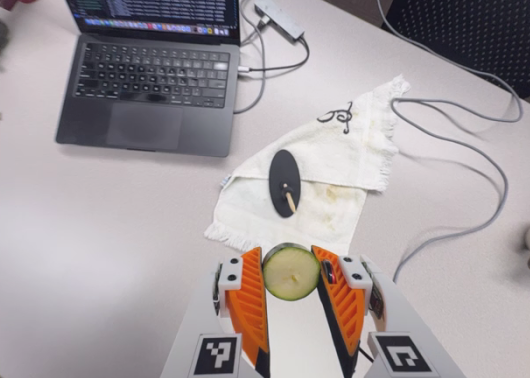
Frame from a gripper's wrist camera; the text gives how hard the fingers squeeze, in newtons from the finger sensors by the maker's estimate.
{"total": 10.4, "left": 10.1, "right": 10.7}